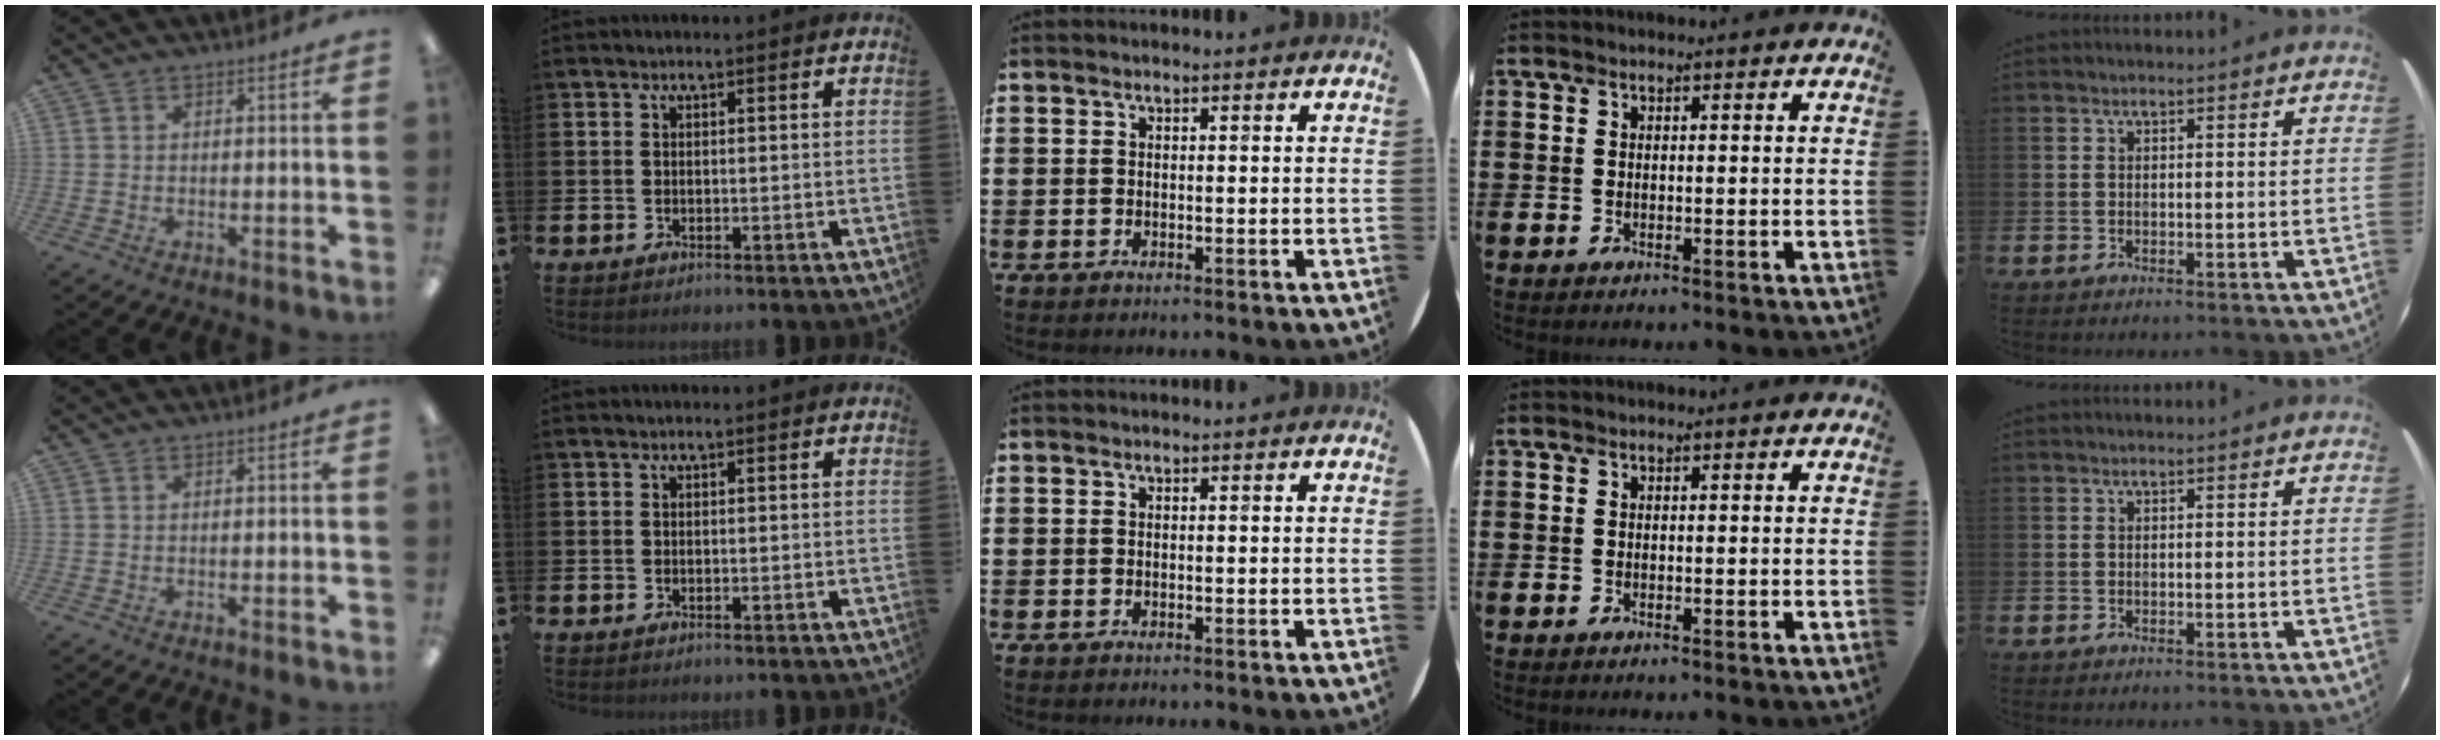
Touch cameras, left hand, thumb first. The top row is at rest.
{}